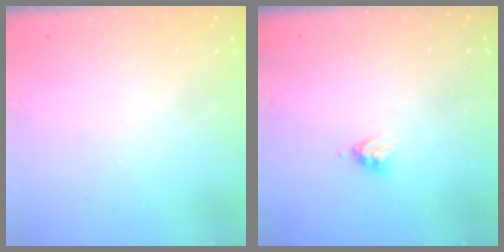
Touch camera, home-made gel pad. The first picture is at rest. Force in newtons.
{"total": 3.6, "press": 3.5, "slide": 0.5}